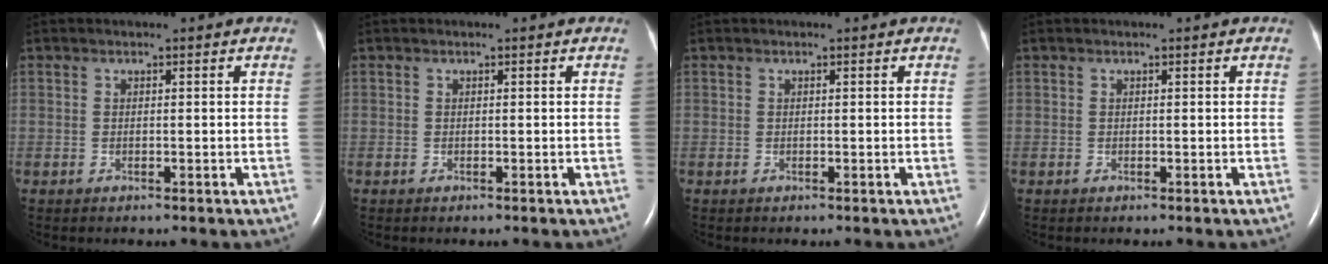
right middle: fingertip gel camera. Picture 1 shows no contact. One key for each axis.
{"total": 0.0}
{"total": 0.0}
{"total": 0.0}